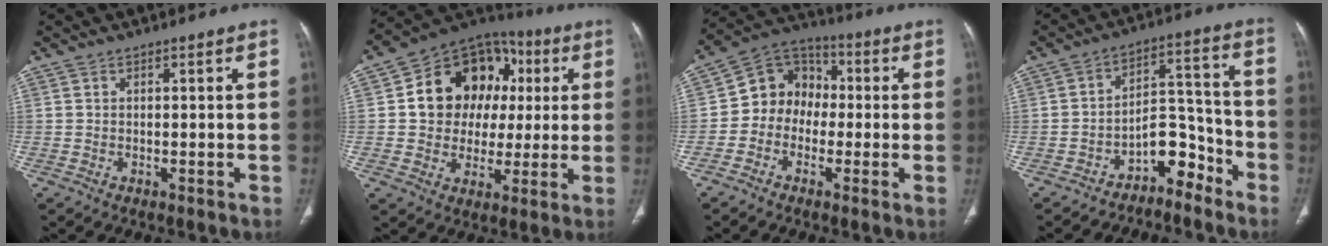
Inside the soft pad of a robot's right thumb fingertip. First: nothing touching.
{"total": 18.8, "force": [3.6, 14.9, 10.9], "torque": [-0.112, 0.033, 0.057]}
{"total": 9.8, "force": [-1.3, 8.6, 4.5], "torque": [-0.033, 0.038, -0.043]}
{"total": 8.3, "force": [-6.1, 4.4, 3.6], "torque": [-0.021, 0.099, -0.102]}